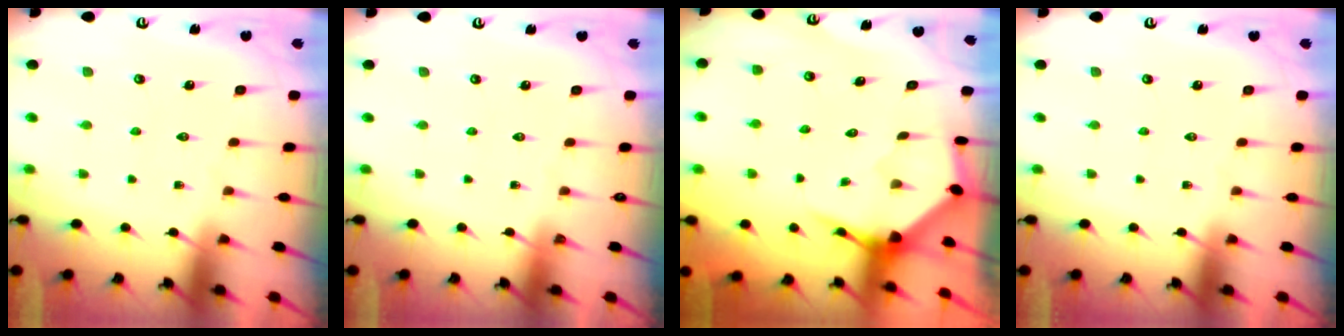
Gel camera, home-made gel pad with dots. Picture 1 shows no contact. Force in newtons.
{"total": 0.0}
{"total": 4.0, "press": 3.9, "slide": 0.4}
{"total": 0.0}